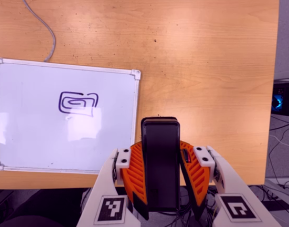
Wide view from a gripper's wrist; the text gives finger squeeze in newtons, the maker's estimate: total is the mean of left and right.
{"total": 8.2, "left": 6.2, "right": 10.2}